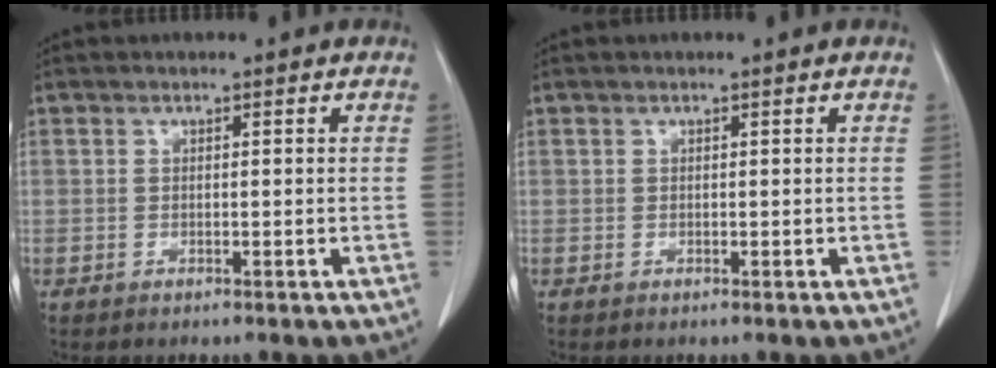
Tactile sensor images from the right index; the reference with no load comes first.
{"total": 0.0}